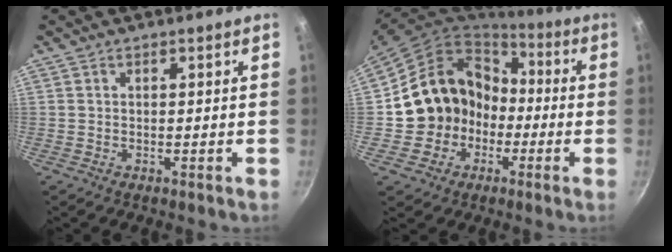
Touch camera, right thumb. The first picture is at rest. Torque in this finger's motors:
{"motor_torque": [0.26, 0.77, -0.06, 0.10, 0.35]}